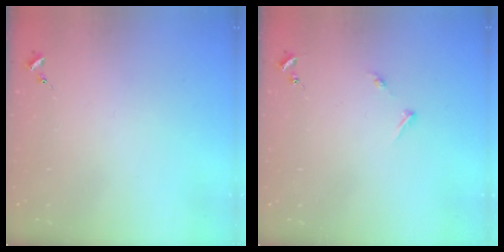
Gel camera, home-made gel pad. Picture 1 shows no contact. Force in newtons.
{"total": 5.2, "press": 5.2, "slide": 0.6}